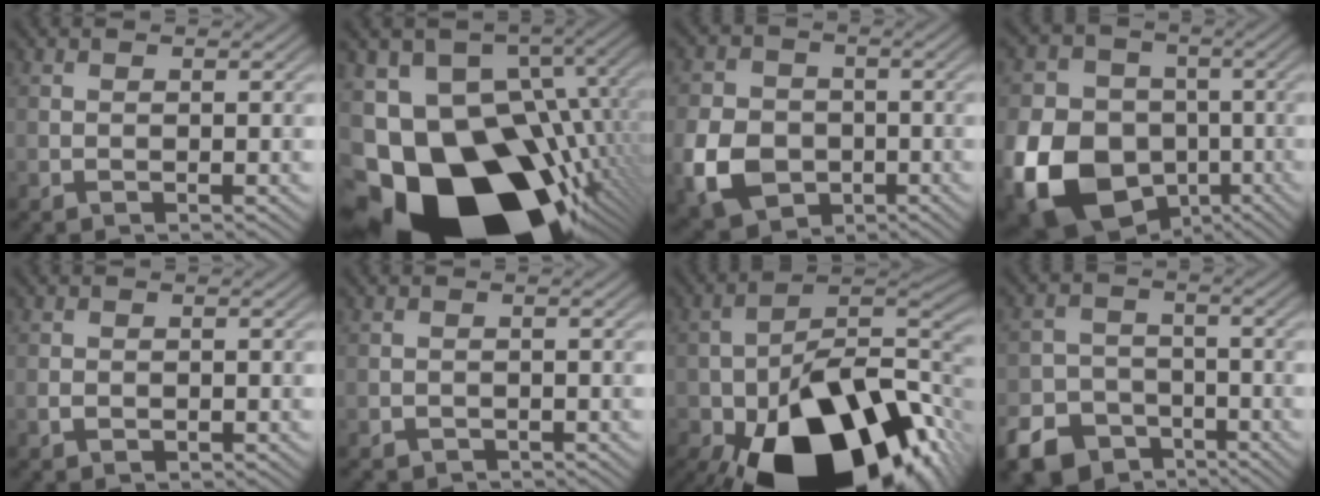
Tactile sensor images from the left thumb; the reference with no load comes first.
{"total": 23.0, "force": [-10.7, 14.7, 14.0], "torque": [-0.233, -0.037, -0.158]}
{"total": 8.4, "force": [-2.8, 6.6, 4.4], "torque": [-0.117, -0.019, -0.062]}
{"total": 19.8, "force": [-6.8, 15.7, 10.0], "torque": [-0.237, -0.043, -0.144]}
{"total": 1.0, "force": [-0.5, 0.7, 0.5], "torque": [-0.010, -0.001, -0.009]}
{"total": 1.1, "force": [-0.9, 0.6, 0.1], "torque": [-0.001, -0.002, -0.017]}
{"total": 23.2, "force": [-13.0, 12.1, 14.9], "torque": [-0.260, -0.061, -0.172]}
{"total": 8.7, "force": [-5.8, 5.8, 2.9], "torque": [-0.062, -0.016, -0.107]}